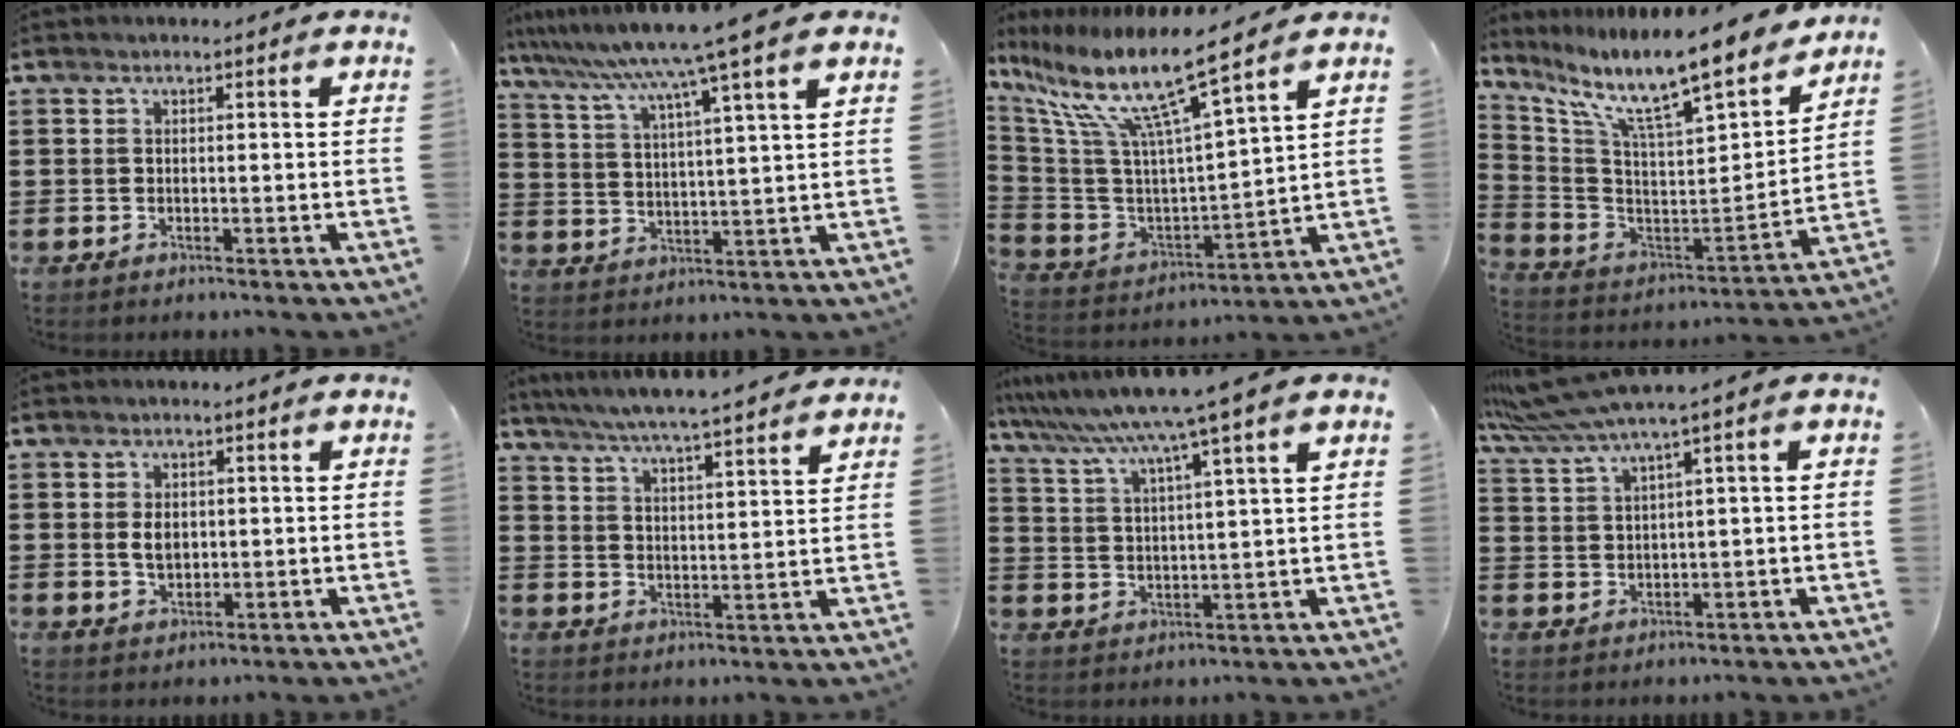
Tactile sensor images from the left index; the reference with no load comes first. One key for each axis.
{"total": 8.7, "fx": 7.1, "fy": -1.8, "fz": 4.7, "tx": -0.121, "ty": -0.045, "tz": 0.111}
{"total": 12.0, "fx": 7.9, "fy": 0.7, "fz": 9.0, "tx": -0.206, "ty": -0.054, "tz": 0.123}
{"total": 10.9, "fx": 9.3, "fy": 0.5, "fz": 5.6, "tx": -0.133, "ty": -0.084, "tz": 0.146}
{"total": 3.0, "fx": 0.2, "fy": 2.0, "fz": 2.3, "tx": -0.040, "ty": 0.003, "tz": 0.001}
{"total": 5.3, "fx": 4.9, "fy": -0.7, "fz": 1.8, "tx": -0.054, "ty": -0.032, "tz": 0.084}
{"total": 7.1, "fx": 5.6, "fy": -1.5, "fz": 4.1, "tx": -0.102, "ty": -0.039, "tz": 0.089}
{"total": 4.6, "fx": 2.4, "fy": -0.3, "fz": 3.9, "tx": -0.088, "ty": -0.016, "tz": 0.037}